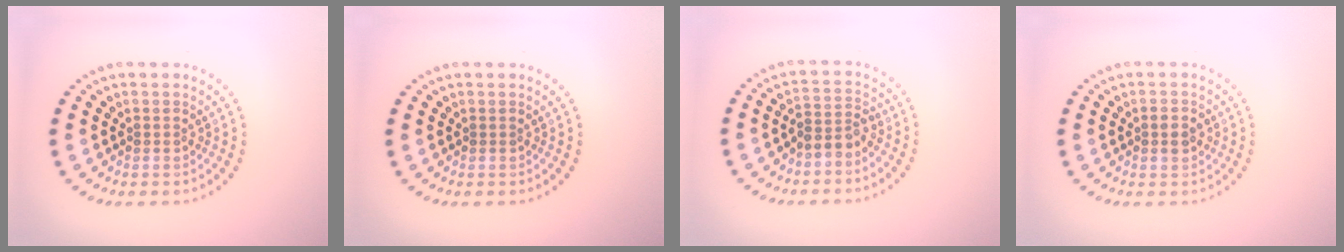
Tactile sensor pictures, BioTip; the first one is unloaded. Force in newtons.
{"total": 0.0}
{"total": 2.2, "press": 1.8, "slide": 1.3}
{"total": 1.4, "press": 1.4, "slide": 0.1}